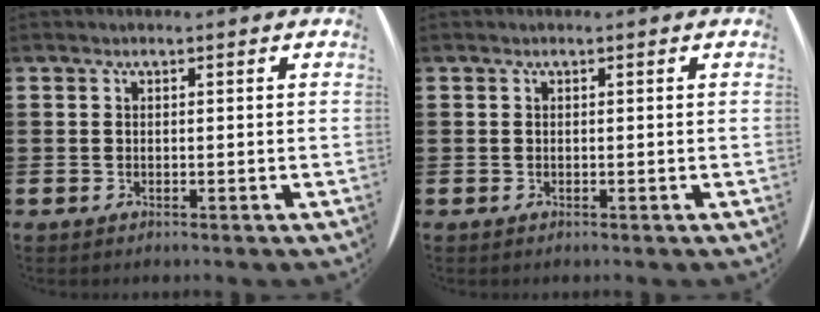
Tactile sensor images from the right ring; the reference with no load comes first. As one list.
[{"total": 0.0}]